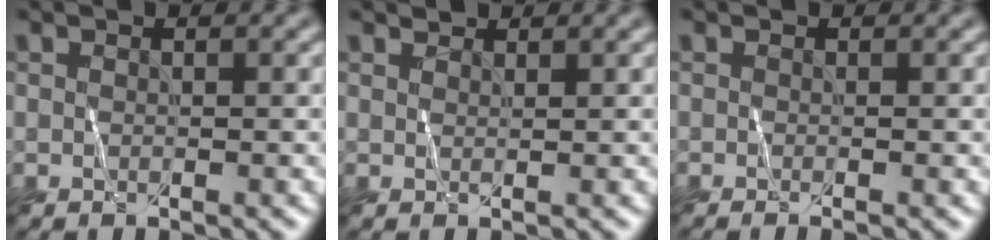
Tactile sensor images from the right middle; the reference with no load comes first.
{"total": 1.0, "force": [1.0, 0.0, 0.0], "torque": [-0.006, 0.006, 0.019]}
{"total": 0.5, "force": [-0.4, -0.1, 0.4], "torque": [-0.003, -0.005, -0.008]}